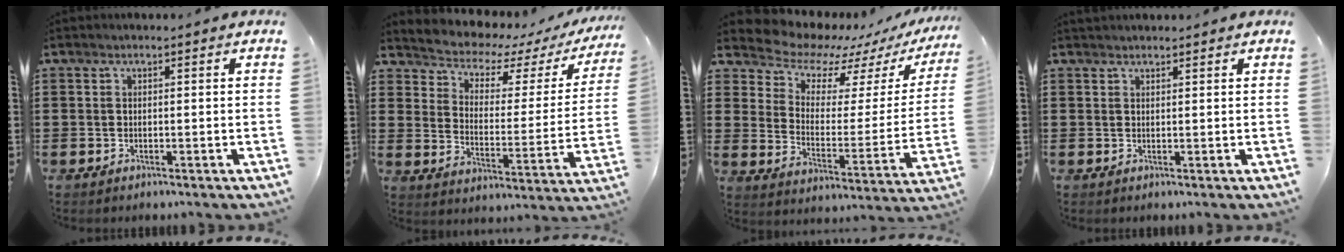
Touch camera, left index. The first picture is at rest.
{"total": 4.4, "force": [4.0, 1.6, 0.9], "torque": [-0.046, -0.033, 0.062]}
{"total": 8.3, "force": [7.7, 2.8, 1.5], "torque": [-0.063, -0.065, 0.131]}
{"total": 0.8, "force": [0.8, 0.1, 0.0], "torque": [-0.002, 0.000, 0.017]}